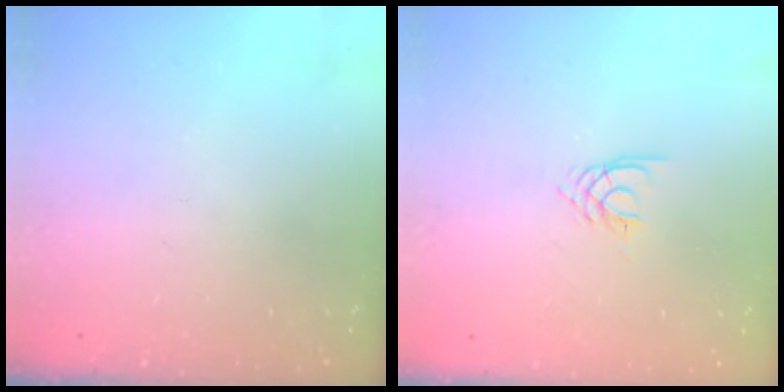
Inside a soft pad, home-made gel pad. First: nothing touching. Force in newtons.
{"total": 1.9, "press": 1.9, "slide": 0.2}